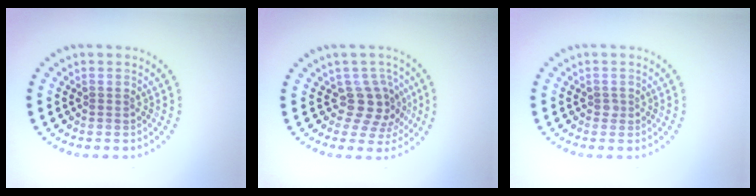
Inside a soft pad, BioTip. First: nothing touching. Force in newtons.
{"total": 3.4, "press": 2.6, "slide": 2.1}
{"total": 0.5, "press": 0.5, "slide": 0.3}